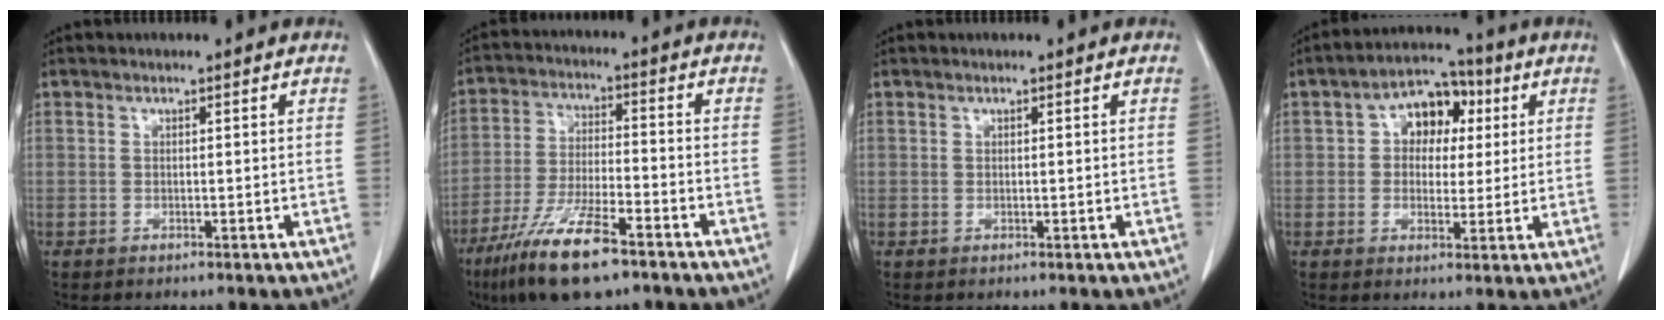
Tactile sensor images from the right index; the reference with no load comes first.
{"total": 13.6, "force": [-8.8, 3.0, 9.9], "torque": [-0.196, -0.021, -0.156]}
{"total": 0.0}
{"total": 9.0, "force": [2.1, 6.1, 6.4], "torque": [-0.104, 0.035, 0.034]}